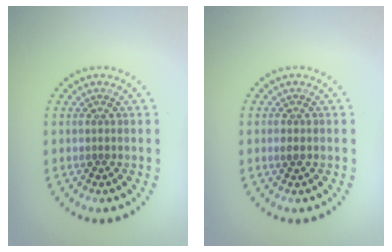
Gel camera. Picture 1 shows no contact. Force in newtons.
{"total": 0.7, "press": 0.7, "slide": 0.0}